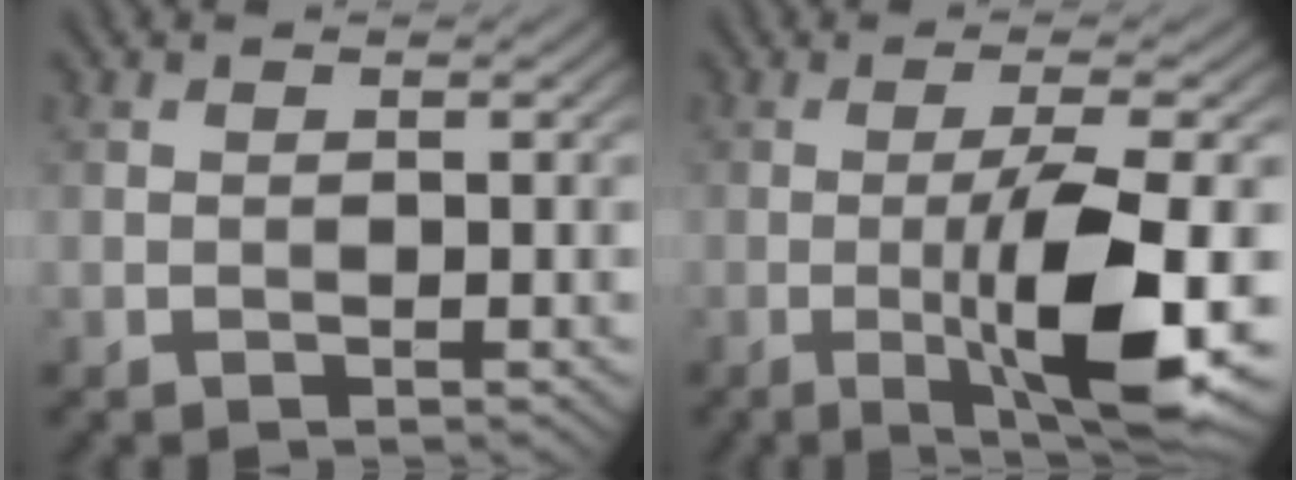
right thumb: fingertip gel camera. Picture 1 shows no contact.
{"total": 10.9, "force": [-2.5, 1.7, 10.4], "torque": [-0.166, 0.001, -0.043]}